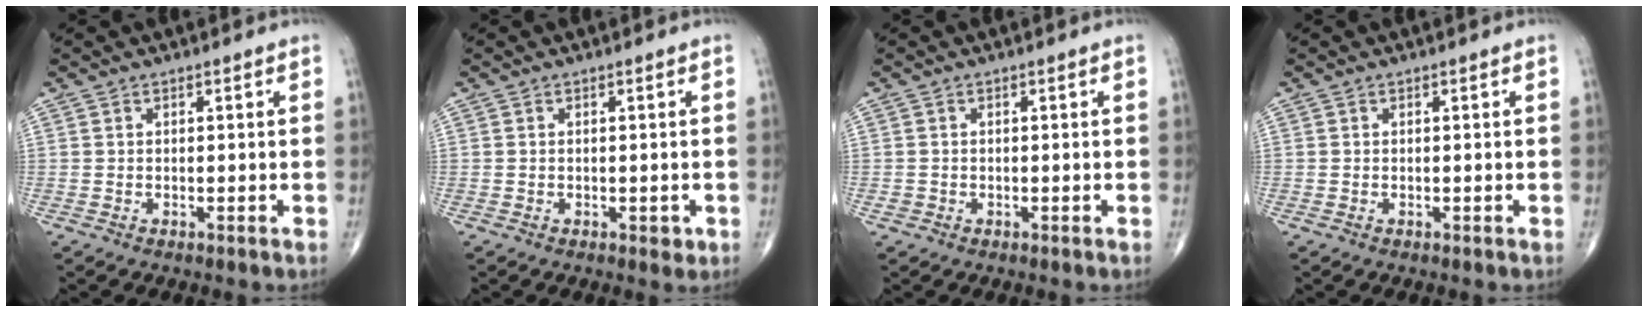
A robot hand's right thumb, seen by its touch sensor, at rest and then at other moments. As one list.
[{"total": 1.4, "force": [-0.4, 0.7, 1.1], "torque": [-0.010, -0.002, -0.005]}, {"total": 0.8, "force": [-0.3, 0.7, 0.2], "torque": [0.000, 0.003, -0.004]}, {"total": 0.0}]